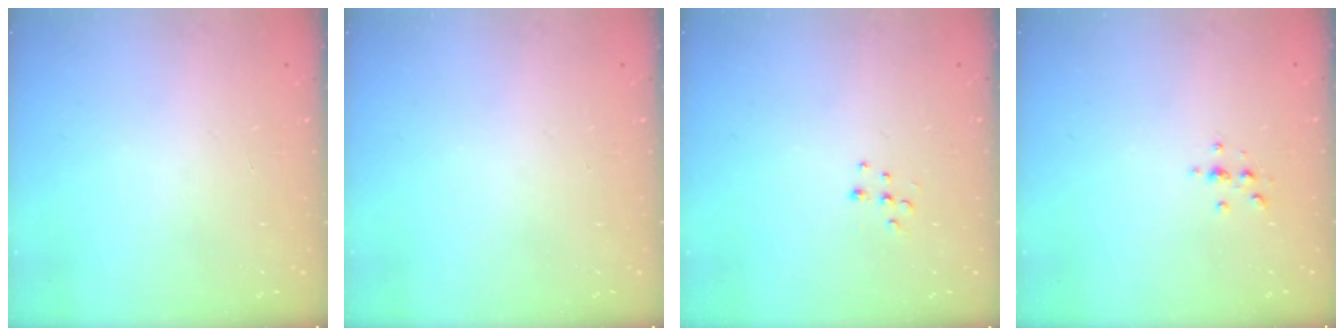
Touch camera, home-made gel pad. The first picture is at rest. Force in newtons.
{"total": 0.0}
{"total": 6.7, "press": 6.7, "slide": 0.4}
{"total": 2.3, "press": 2.3, "slide": 0.2}